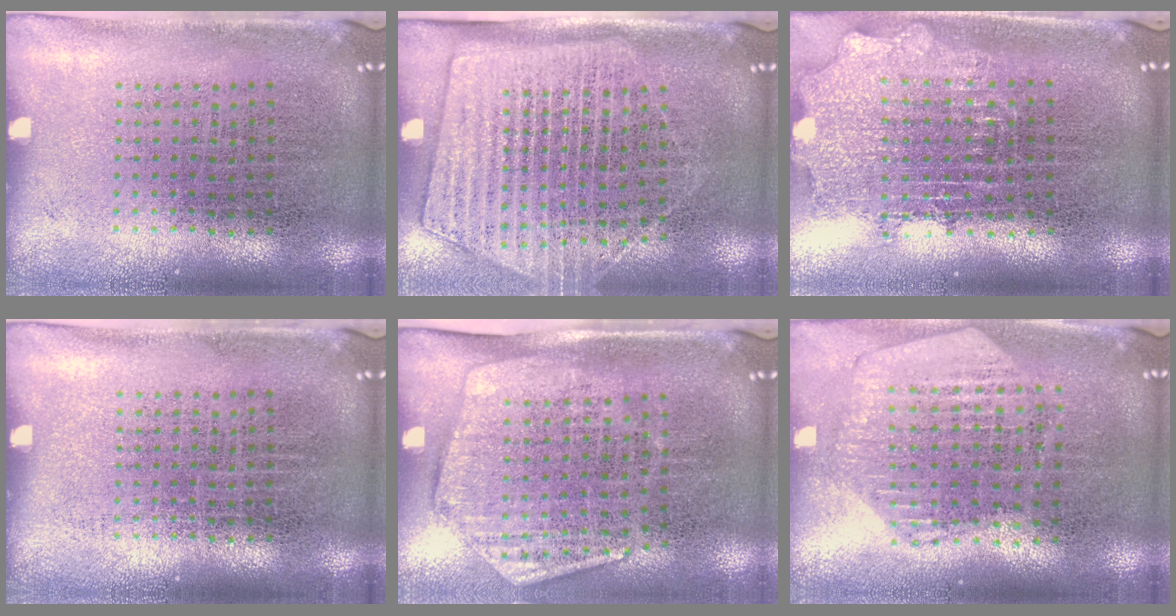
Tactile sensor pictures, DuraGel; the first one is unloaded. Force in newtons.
{"total": 1.7, "press": 1.5, "slide": 0.8}
{"total": 1.8, "press": 1.4, "slide": 1.1}
{"total": 0.0}
{"total": 1.9, "press": 1.6, "slide": 1.0}
{"total": 0.9, "press": 0.8, "slide": 0.1}